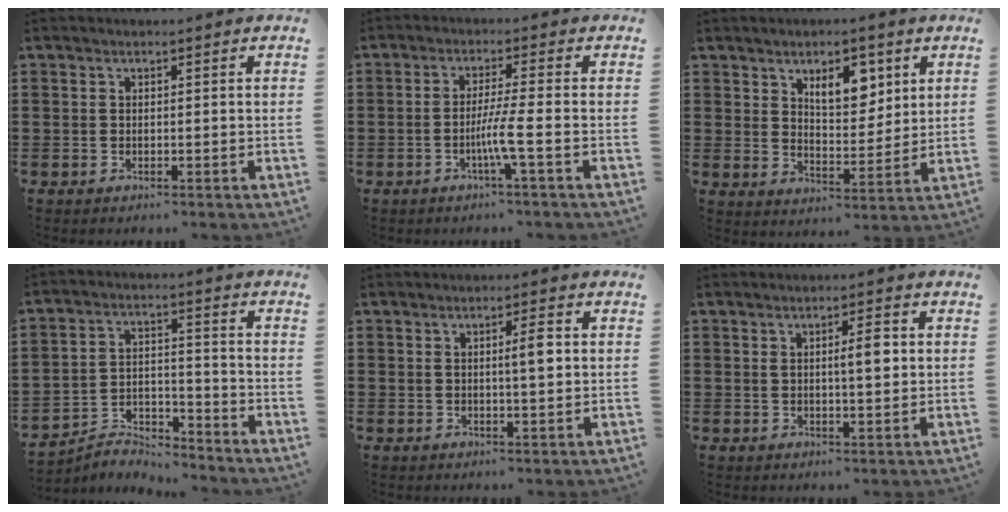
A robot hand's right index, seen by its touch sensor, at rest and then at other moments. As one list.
[{"total": 4.6, "force": [-1.6, -0.6, 4.3], "torque": [-0.082, -0.012, -0.035]}, {"total": 6.8, "force": [3.7, 3.6, 4.4], "torque": [-0.076, 0.005, 0.062]}, {"total": 4.8, "force": [-4.8, 0.6, 0.3], "torque": [-0.011, 0.008, -0.098]}, {"total": 3.3, "force": [0.5, 0.5, 3.2], "torque": [-0.053, -0.002, 0.004]}, {"total": 3.8, "force": [0.7, 0.9, 3.6], "torque": [-0.062, 0.001, 0.006]}]